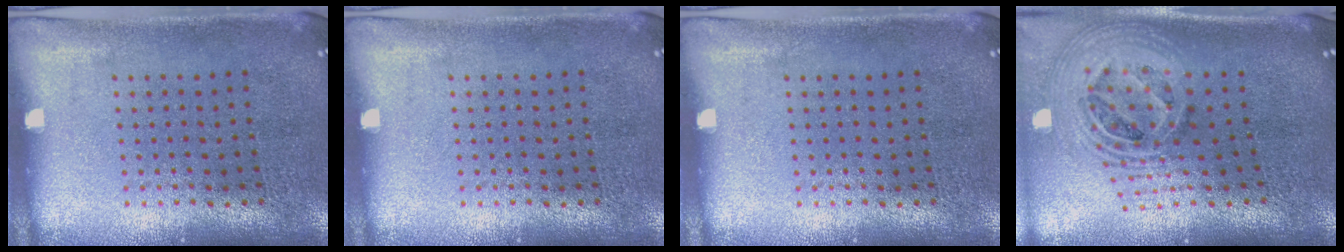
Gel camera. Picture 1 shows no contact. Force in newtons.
{"total": 0.0}
{"total": 0.0}
{"total": 2.3, "press": 1.7, "slide": 1.5}